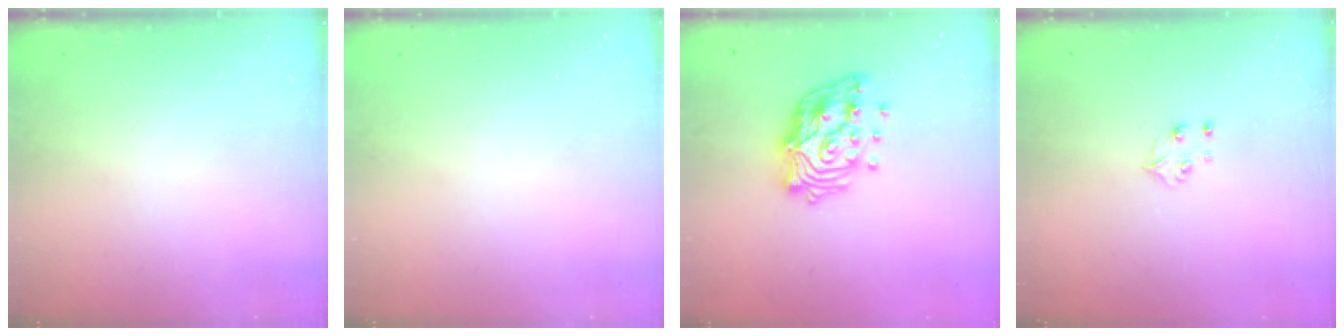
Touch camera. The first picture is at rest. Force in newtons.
{"total": 0.0}
{"total": 15.1, "press": 15.1, "slide": 1.2}
{"total": 4.3, "press": 4.3, "slide": 0.5}